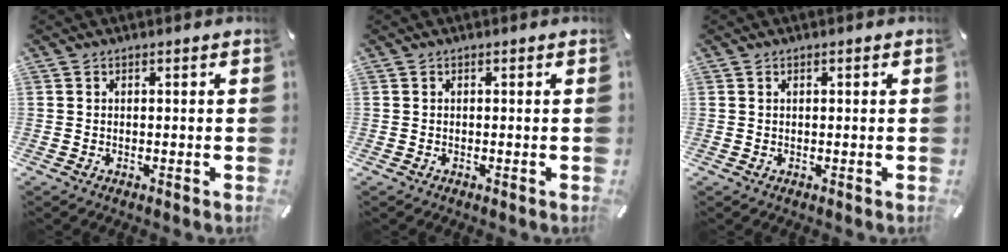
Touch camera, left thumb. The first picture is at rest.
{"total": 0.0}
{"total": 0.6, "force": [0.1, 0.3, 0.5], "torque": [-0.010, 0.003, 0.001]}